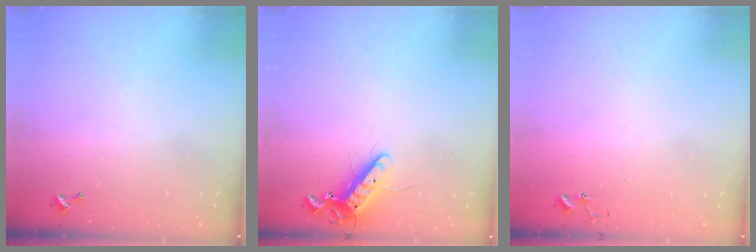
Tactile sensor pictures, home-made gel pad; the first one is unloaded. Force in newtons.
{"total": 11.2, "press": 11.1, "slide": 1.4}
{"total": 3.1, "press": 3.1, "slide": 0.3}